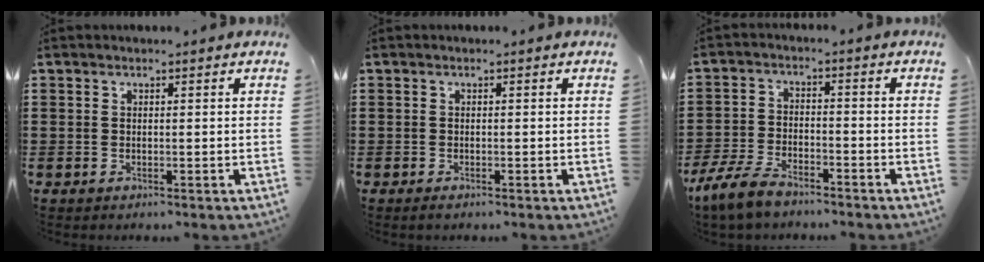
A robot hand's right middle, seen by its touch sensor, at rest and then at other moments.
{"total": 0.5, "force": [-0.4, 0.2, 0.3], "torque": [-0.008, -0.004, -0.006]}
{"total": 6.6, "force": [-5.4, 2.1, 3.1], "torque": [-0.082, 0.000, -0.109]}